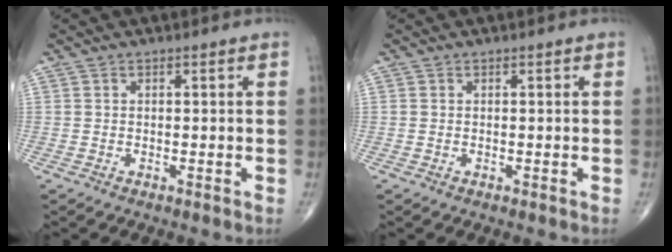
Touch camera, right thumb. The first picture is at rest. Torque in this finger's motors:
{"motor_torque": [-0.16, -0.16, -0.26, -0.22, -0.04]}